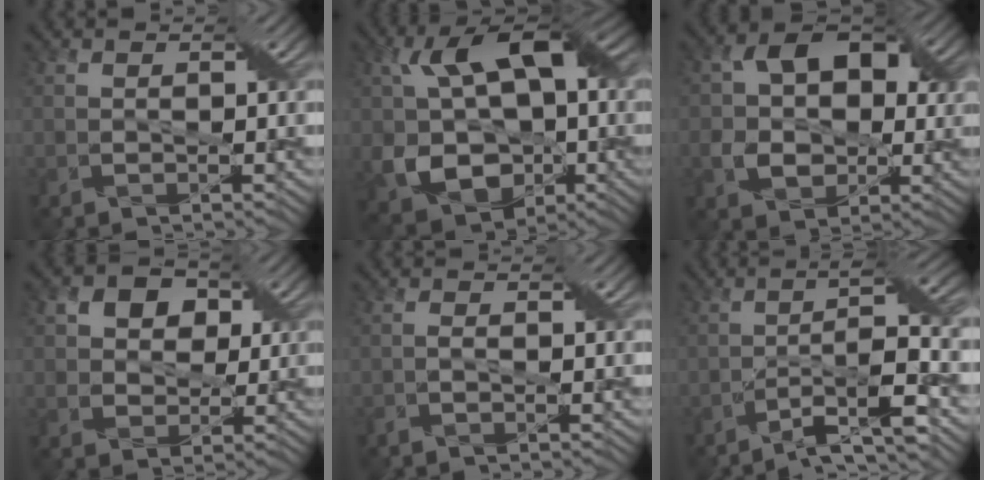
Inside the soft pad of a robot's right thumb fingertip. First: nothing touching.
{"total": 15.6, "force": [0.2, 10.5, 11.5], "torque": [-0.206, -0.002, 0.000]}
{"total": 9.0, "force": [0.9, 6.6, 6.0], "torque": [-0.108, 0.004, 0.010]}
{"total": 6.6, "force": [2.2, 5.5, 2.8], "torque": [-0.077, 0.012, 0.029]}
{"total": 1.0, "force": [-0.7, 0.2, 0.6], "torque": [-0.018, 0.004, -0.016]}
{"total": 11.0, "force": [-5.5, 1.9, 9.3], "torque": [-0.159, 0.004, -0.094]}